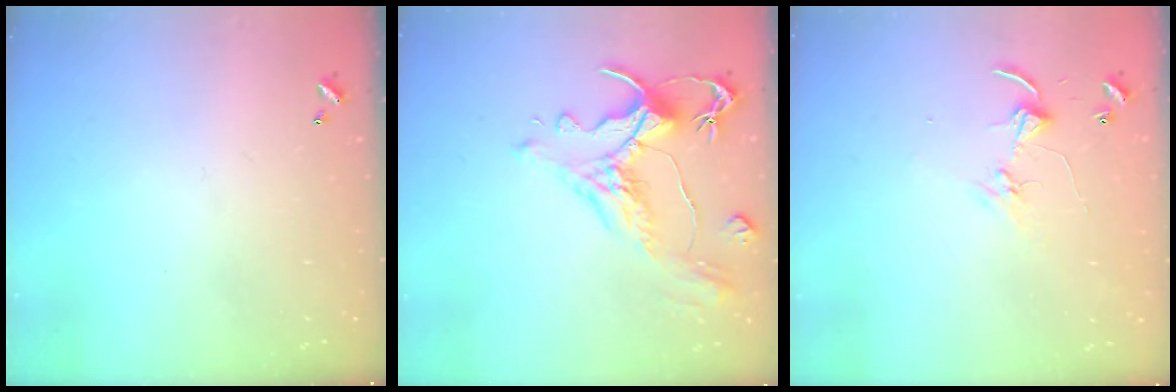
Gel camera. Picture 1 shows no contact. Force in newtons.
{"total": 1.6, "press": 0.0, "slide": 1.6}
{"total": 4.4, "press": 4.4, "slide": 0.5}